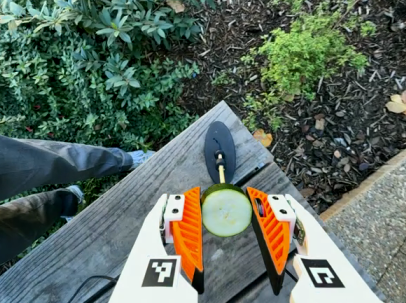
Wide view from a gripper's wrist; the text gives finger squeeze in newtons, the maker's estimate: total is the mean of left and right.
{"total": 8.7, "left": 8.5, "right": 8.8}